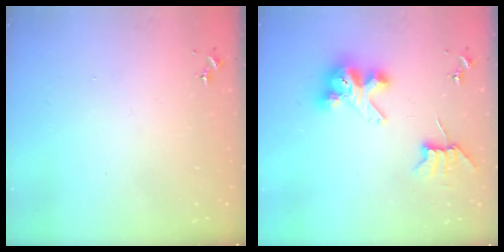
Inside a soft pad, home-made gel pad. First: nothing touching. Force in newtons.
{"total": 10.5, "press": 10.4, "slide": 1.0}